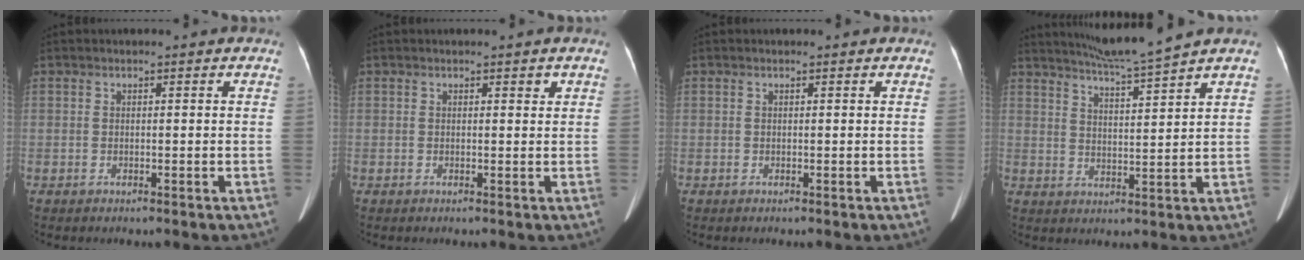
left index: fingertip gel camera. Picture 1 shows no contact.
{"total": 0.8, "force": [0.6, 0.4, 0.5], "torque": [-0.004, -0.002, 0.005]}
{"total": 0.0}
{"total": 7.8, "force": [7.0, -1.9, 2.8], "torque": [-0.056, -0.010, 0.122]}